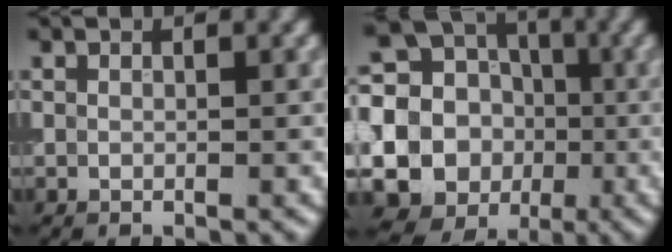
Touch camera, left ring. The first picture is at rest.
{"total": 23.2, "force": [-2.7, 22.1, 6.5], "torque": [-0.152, 0.006, -0.107]}